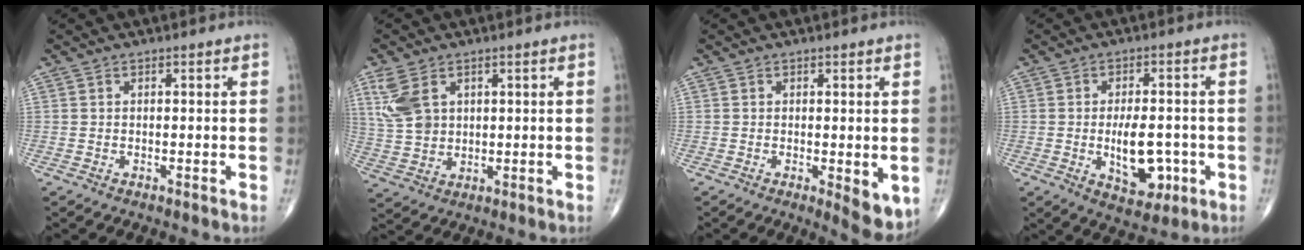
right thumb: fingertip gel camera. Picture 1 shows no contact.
{"total": 7.9, "force": [3.2, 5.2, 5.0], "torque": [-0.105, -0.006, 0.076]}
{"total": 5.6, "force": [-1.0, 2.0, 5.1], "torque": [-0.061, -0.016, -0.011]}
{"total": 9.8, "force": [-2.0, 5.2, 8.0], "torque": [-0.100, 0.003, -0.019]}